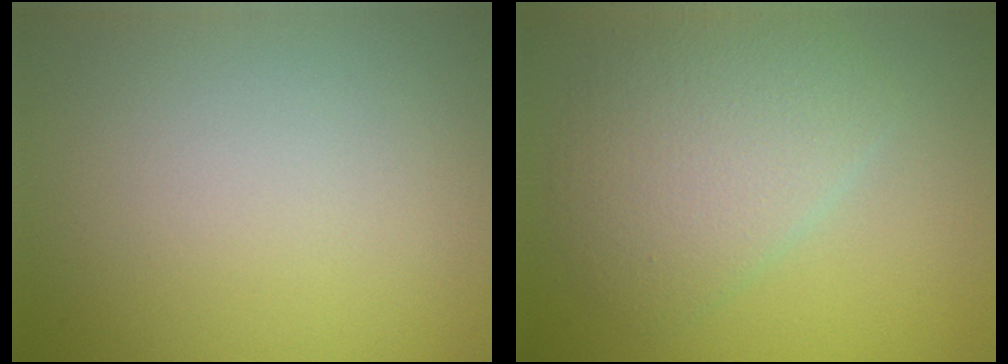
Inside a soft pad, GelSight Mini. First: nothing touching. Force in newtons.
{"total": 4.8, "press": 4.8, "slide": 0.1}